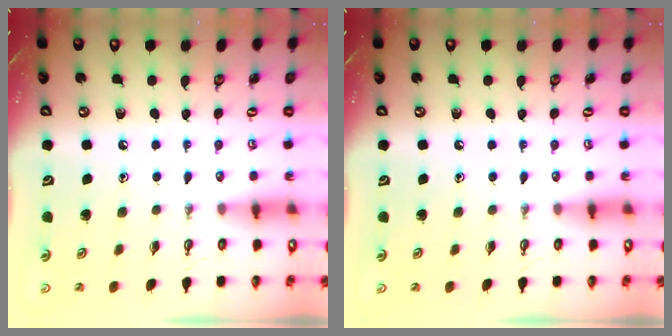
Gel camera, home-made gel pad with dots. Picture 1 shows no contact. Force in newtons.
{"total": 0.0}